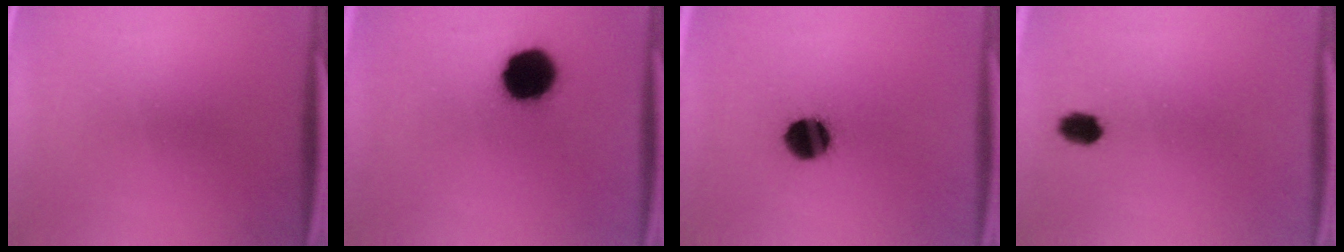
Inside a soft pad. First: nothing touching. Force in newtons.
{"total": 14.6}
{"total": 10.5}
{"total": 3.6}